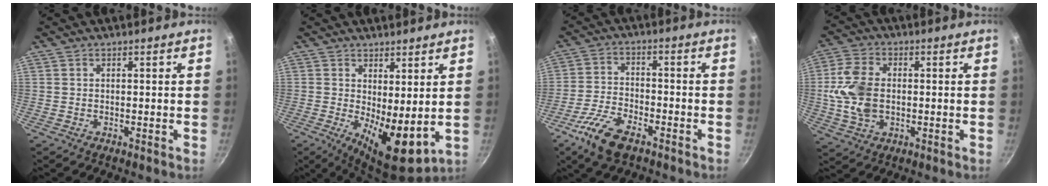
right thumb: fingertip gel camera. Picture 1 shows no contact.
{"total": 9.6, "force": [0.7, 3.7, 8.8], "torque": [-0.118, -0.026, 0.018]}
{"total": 9.6, "force": [-5.8, 4.2, 6.4], "torque": [-0.130, 0.025, -0.118]}
{"total": 10.8, "force": [-0.2, 7.3, 8.0], "torque": [-0.151, 0.010, -0.009]}